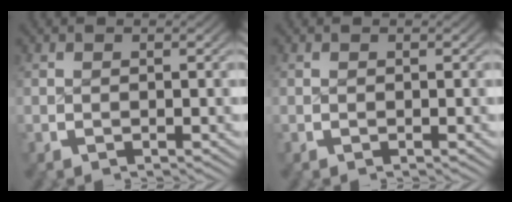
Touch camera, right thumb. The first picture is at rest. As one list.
[{"total": 0.0}]